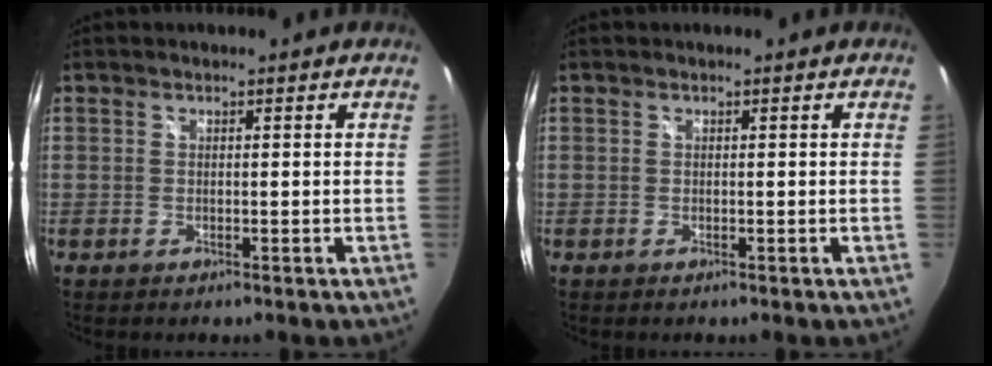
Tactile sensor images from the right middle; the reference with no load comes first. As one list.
[{"total": 0.0}]